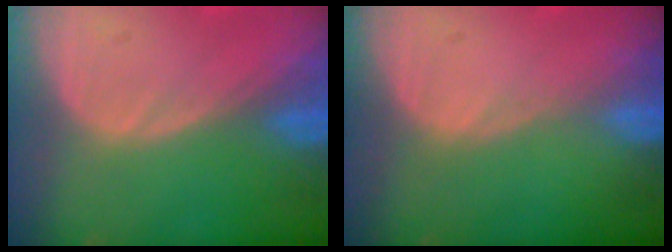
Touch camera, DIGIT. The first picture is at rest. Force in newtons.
{"total": 0.0}